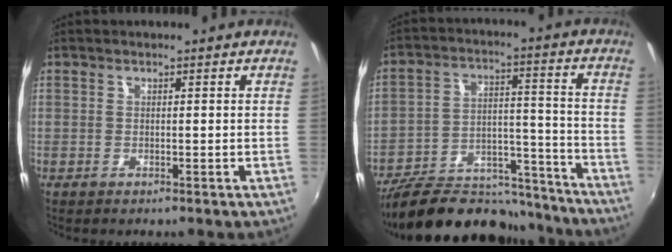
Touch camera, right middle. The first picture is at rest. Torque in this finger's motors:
{"motor_torque": [0.95, -1.19, 0.14, 0.08]}